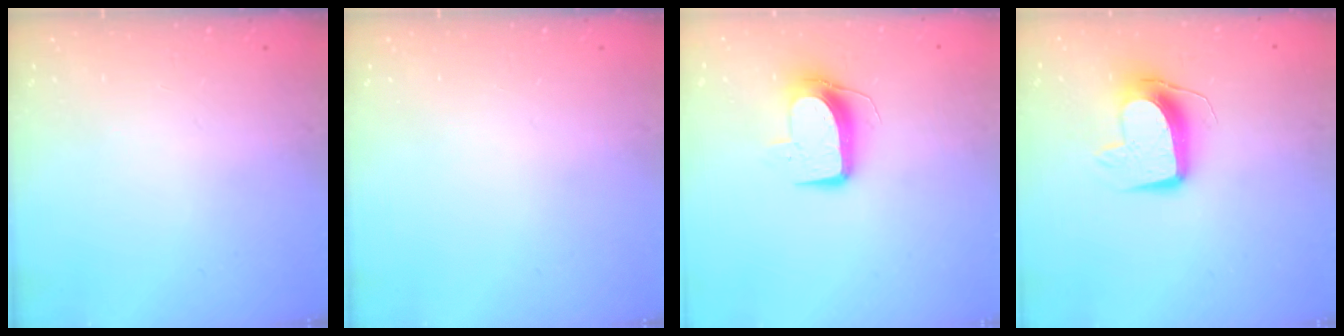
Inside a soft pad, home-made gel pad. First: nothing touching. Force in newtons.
{"total": 0.0}
{"total": 9.8, "press": 9.8, "slide": 0.4}
{"total": 10.1, "press": 10.1, "slide": 0.4}